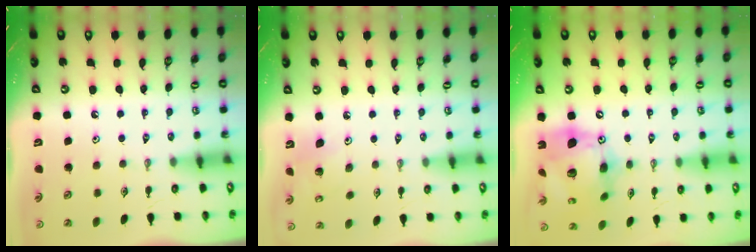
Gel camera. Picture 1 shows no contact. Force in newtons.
{"total": 5.6, "press": 5.1, "slide": 2.3}
{"total": 20.5, "press": 20.4, "slide": 2.1}